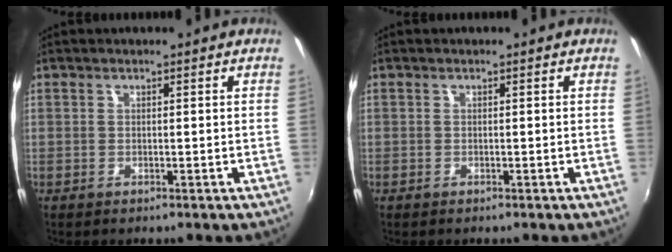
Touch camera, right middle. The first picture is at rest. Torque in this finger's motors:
{"motor_torque": [1.10, -1.03, -0.10, -0.20]}